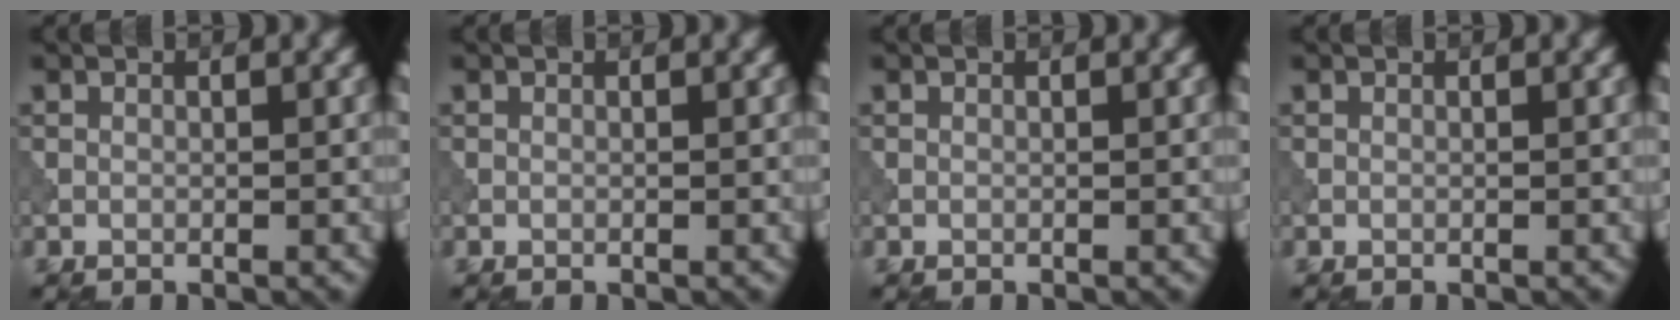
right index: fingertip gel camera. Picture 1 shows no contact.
{"total": 0.0}
{"total": 0.0}
{"total": 0.0}